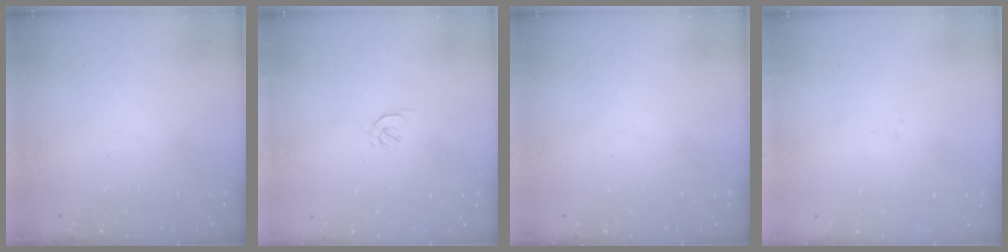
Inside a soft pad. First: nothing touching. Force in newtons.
{"total": 1.6, "press": 1.6, "slide": 0.4}
{"total": 0.0}
{"total": 1.6, "press": 1.5, "slide": 0.3}